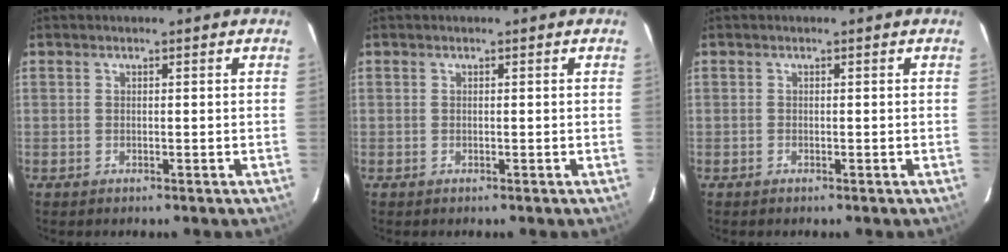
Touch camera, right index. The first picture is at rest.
{"total": 0.0}
{"total": 0.0}